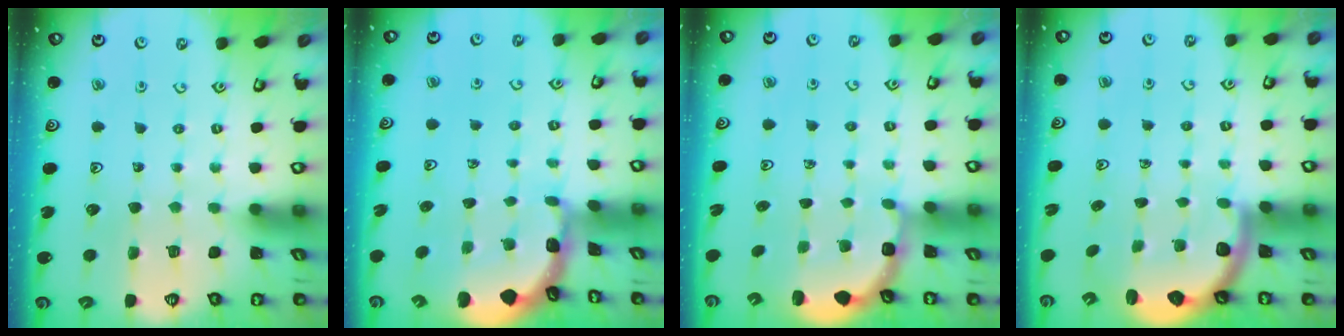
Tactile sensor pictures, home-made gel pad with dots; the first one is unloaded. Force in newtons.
{"total": 1.5, "press": 1.5, "slide": 0.1}
{"total": 3.1, "press": 2.5, "slide": 1.9}
{"total": 2.8, "press": 2.2, "slide": 1.8}